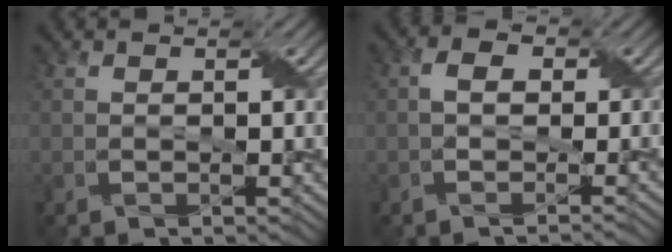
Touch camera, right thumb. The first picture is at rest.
{"total": 2.8, "force": [-0.9, 1.5, 2.2], "torque": [-0.036, 0.004, -0.013]}